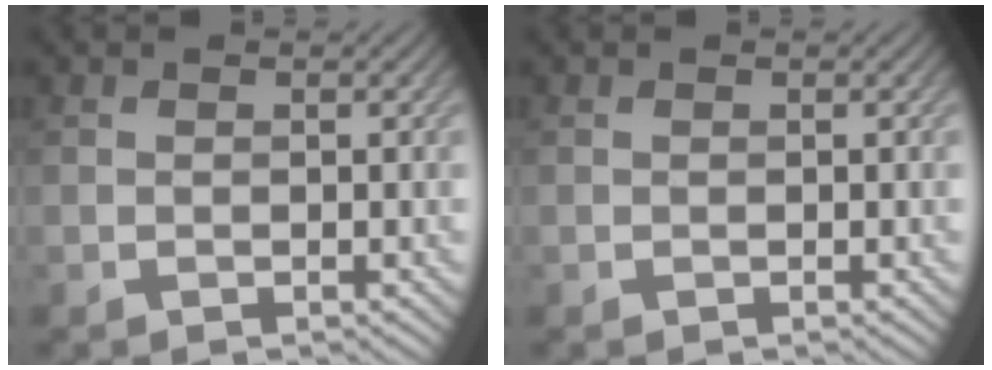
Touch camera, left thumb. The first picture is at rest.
{"total": 0.0}